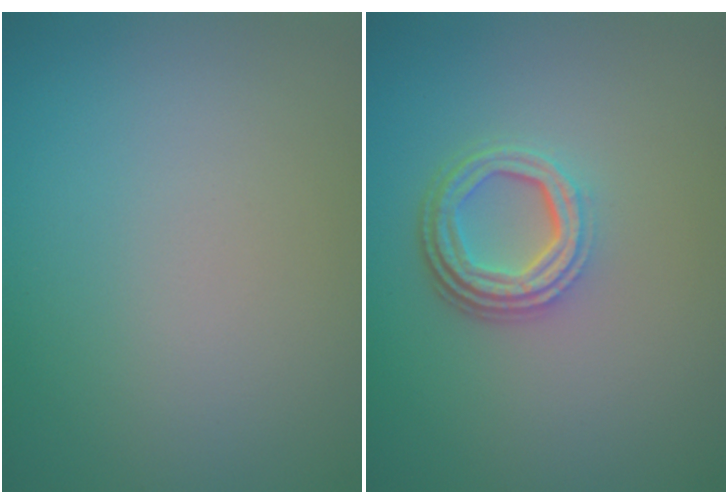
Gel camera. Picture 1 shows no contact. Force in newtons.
{"total": 4.3, "press": 3.3, "slide": 2.8}